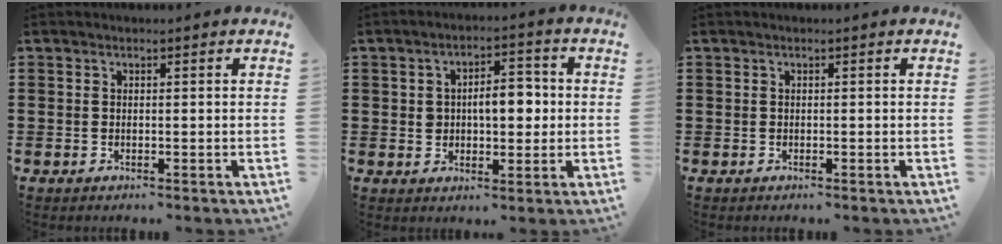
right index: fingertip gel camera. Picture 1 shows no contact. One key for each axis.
{"total": 6.2, "fx": 0.4, "fy": 3.4, "fz": 5.2, "tx": -0.091, "ty": 0.006, "tz": -0.002}
{"total": 0.0}